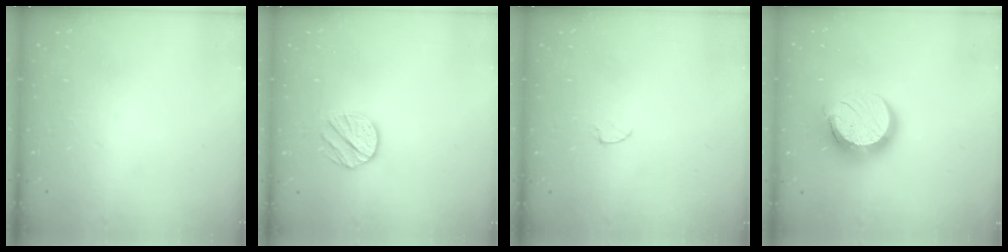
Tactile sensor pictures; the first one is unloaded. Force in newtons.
{"total": 8.2, "press": 8.1, "slide": 0.3}
{"total": 2.9, "press": 2.9, "slide": 0.3}
{"total": 13.7, "press": 13.6, "slide": 1.1}